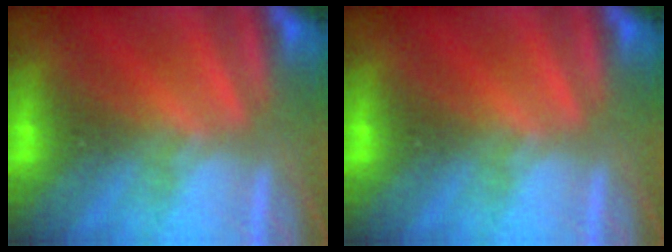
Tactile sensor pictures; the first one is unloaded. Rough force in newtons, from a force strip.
{"total": 0.0}